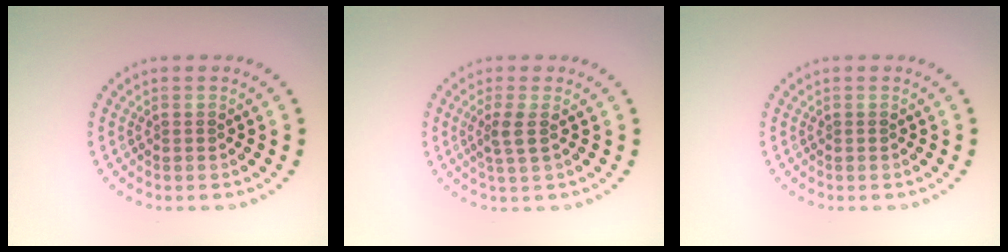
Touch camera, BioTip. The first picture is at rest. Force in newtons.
{"total": 1.7, "press": 1.4, "slide": 1.1}
{"total": 0.0}